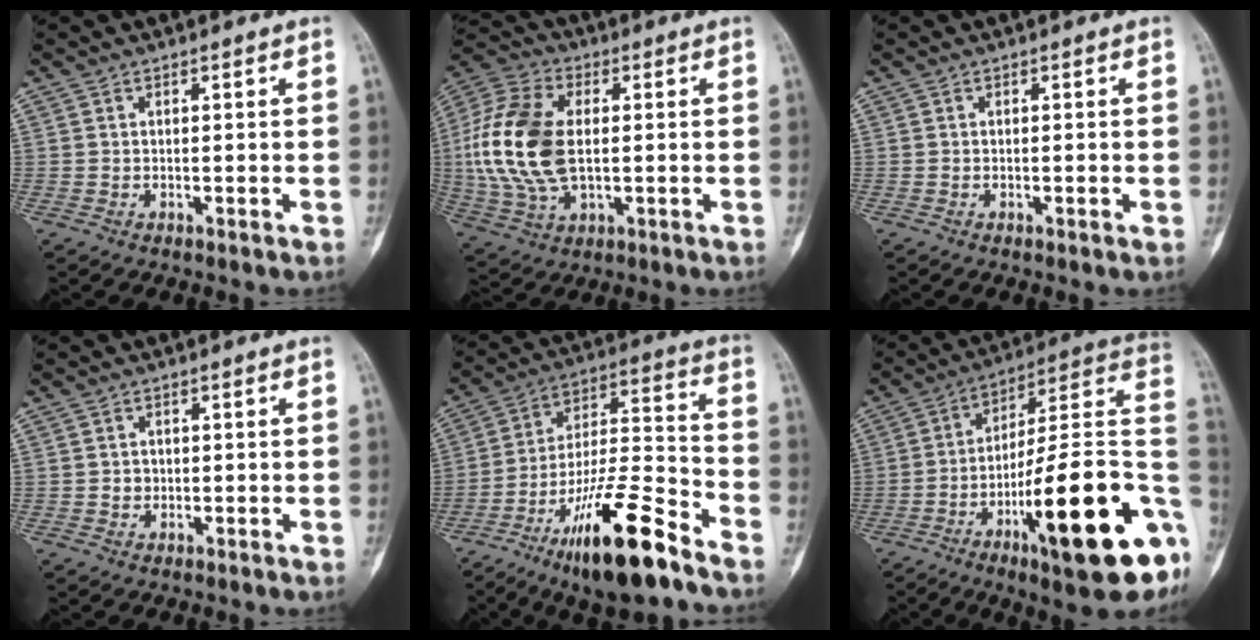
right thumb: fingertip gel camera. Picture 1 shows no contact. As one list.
[{"total": 18.5, "force": [0.7, 11.0, 14.9], "torque": [-0.323, 0.007, 0.015]}, {"total": 0.8, "force": [-0.2, 0.2, 0.8], "torque": [-0.013, -0.002, -0.002]}, {"total": 1.5, "force": [-0.1, 1.4, 0.6], "torque": [-0.004, 0.004, 0.000]}, {"total": 21.0, "force": [-13.2, 5.2, 15.5], "torque": [-0.286, 0.074, -0.227]}, {"total": 28.0, "force": [-9.0, 6.8, 25.6], "torque": [-0.321, 0.032, -0.134]}]